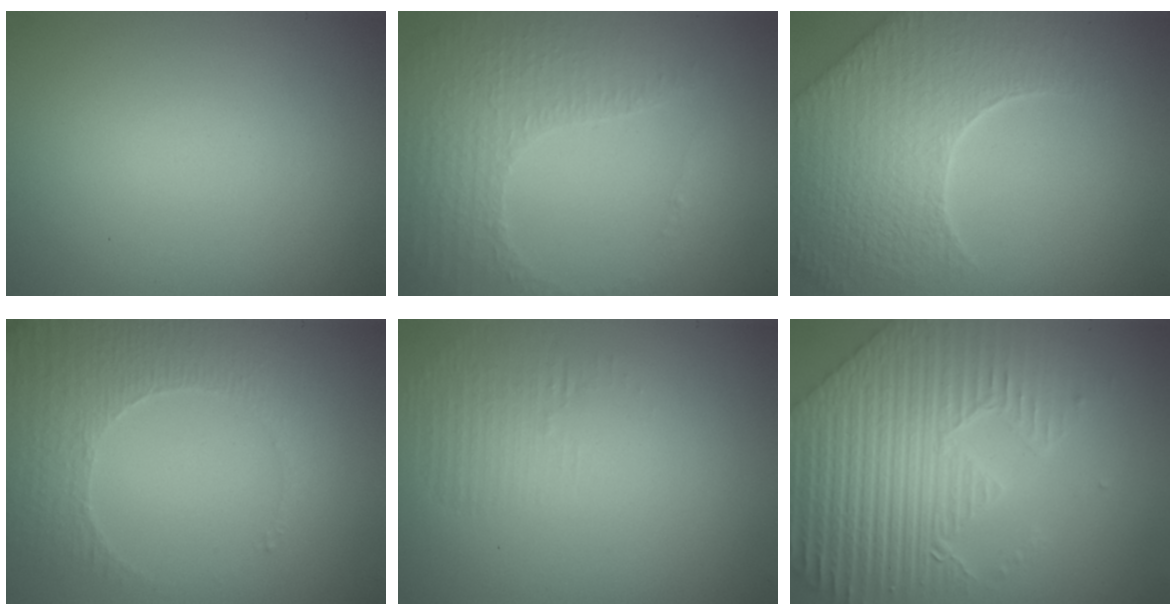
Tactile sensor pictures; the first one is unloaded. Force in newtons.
{"total": 4.6, "press": 3.1, "slide": 3.3}
{"total": 8.4, "press": 6.1, "slide": 5.8}
{"total": 4.7, "press": 3.6, "slide": 3.0}
{"total": 1.2, "press": 0.1, "slide": 1.2}
{"total": 8.6, "press": 6.5, "slide": 5.6}